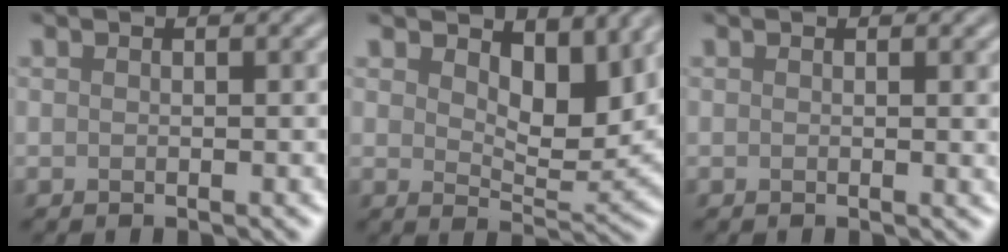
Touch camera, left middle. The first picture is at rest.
{"total": 5.0, "force": [3.0, 2.2, 3.2], "torque": [-0.052, -0.009, 0.041]}
{"total": 1.0, "force": [0.3, 0.3, 1.0], "torque": [-0.007, 0.000, 0.002]}